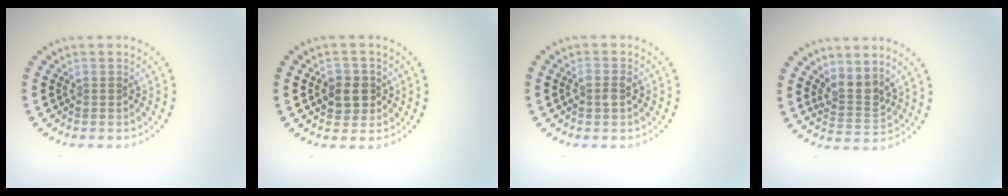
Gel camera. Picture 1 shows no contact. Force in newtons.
{"total": 2.6, "press": 2.5, "slide": 0.6}
{"total": 1.3, "press": 1.3, "slide": 0.4}
{"total": 2.6, "press": 2.0, "slide": 1.8}